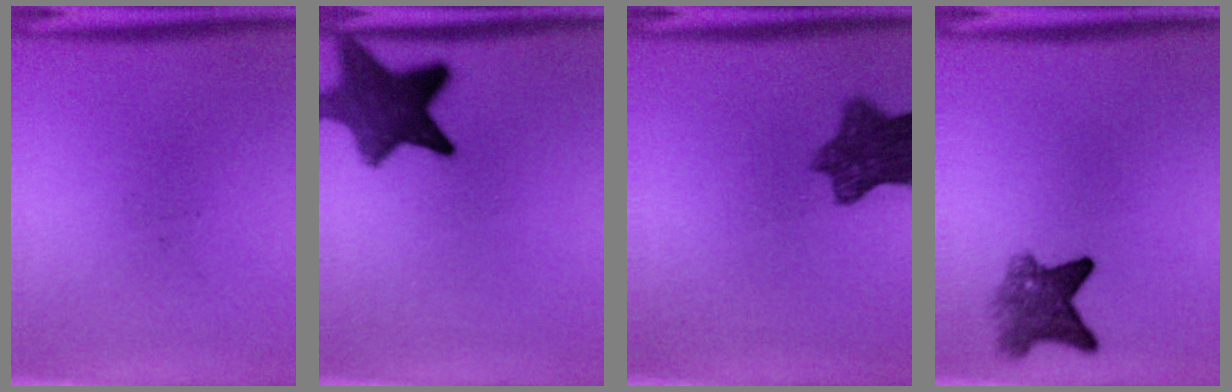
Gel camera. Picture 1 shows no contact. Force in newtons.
{"total": 10.5}
{"total": 8.6}
{"total": 5.2}